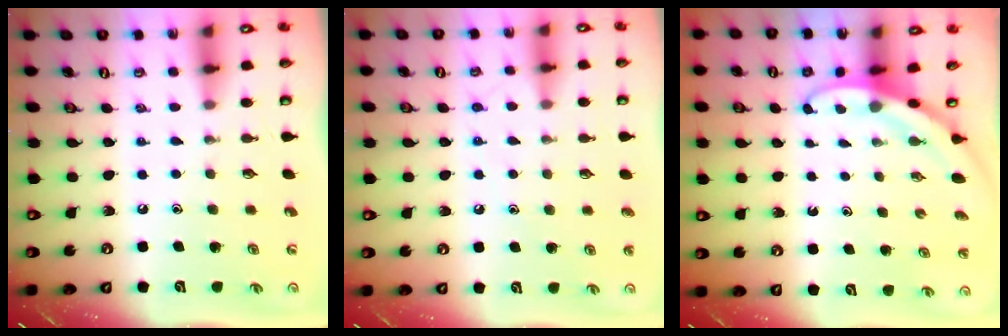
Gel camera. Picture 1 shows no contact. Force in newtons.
{"total": 8.2, "press": 8.1, "slide": 0.9}
{"total": 3.1, "press": 3.1, "slide": 0.1}